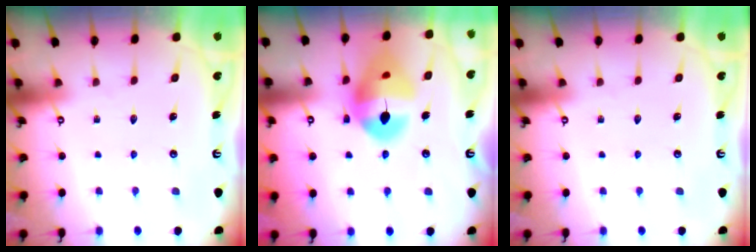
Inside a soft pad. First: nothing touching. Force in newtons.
{"total": 15.8, "press": 15.7, "slide": 2.0}
{"total": 0.0}